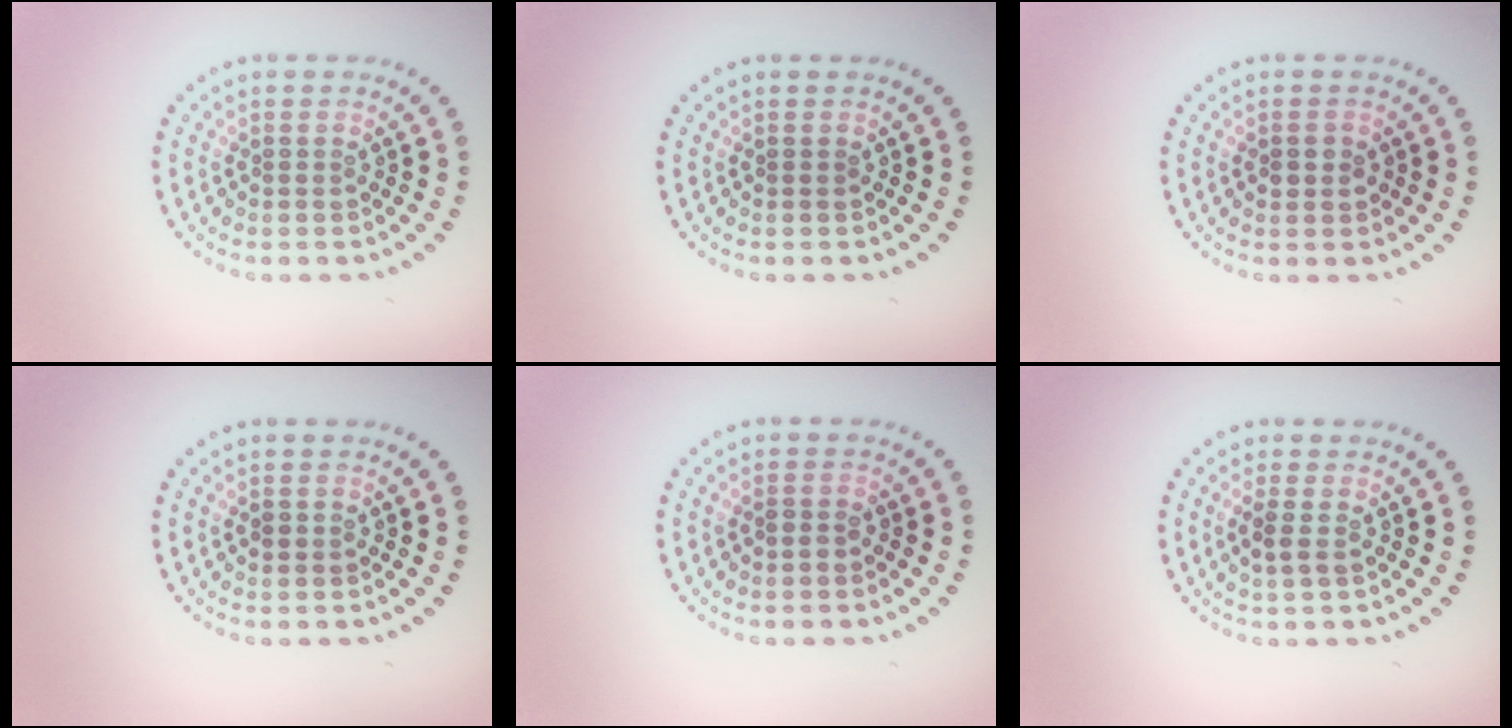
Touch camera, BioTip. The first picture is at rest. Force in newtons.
{"total": 0.0}
{"total": 1.1, "press": 1.1, "slide": 0.1}
{"total": 0.8, "press": 0.8, "slide": 0.2}
{"total": 0.9, "press": 0.8, "slide": 0.3}
{"total": 1.3, "press": 1.1, "slide": 0.6}